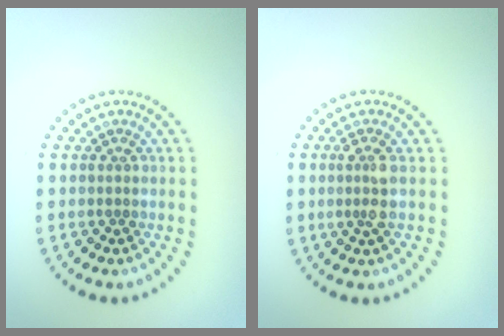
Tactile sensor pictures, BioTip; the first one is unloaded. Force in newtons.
{"total": 1.7, "press": 1.5, "slide": 0.9}